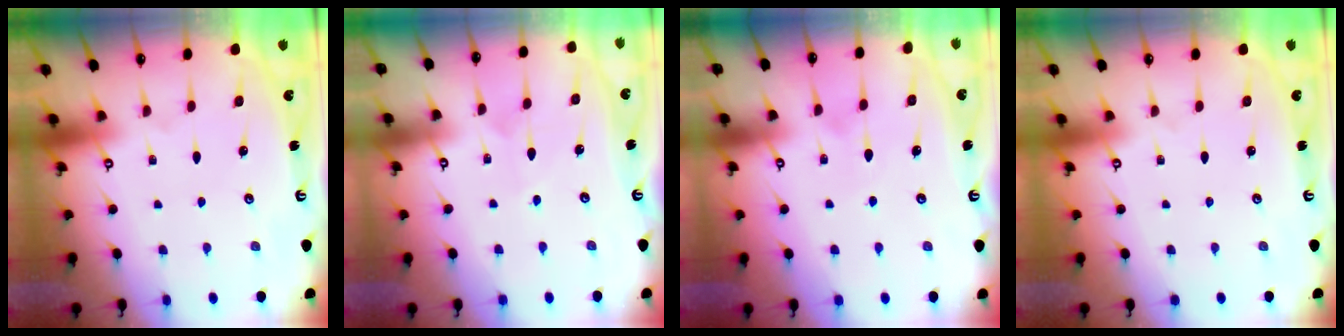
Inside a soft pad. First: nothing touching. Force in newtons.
{"total": 3.7, "press": 3.7, "slide": 0.4}
{"total": 6.4, "press": 6.4, "slide": 0.8}
{"total": 0.0}